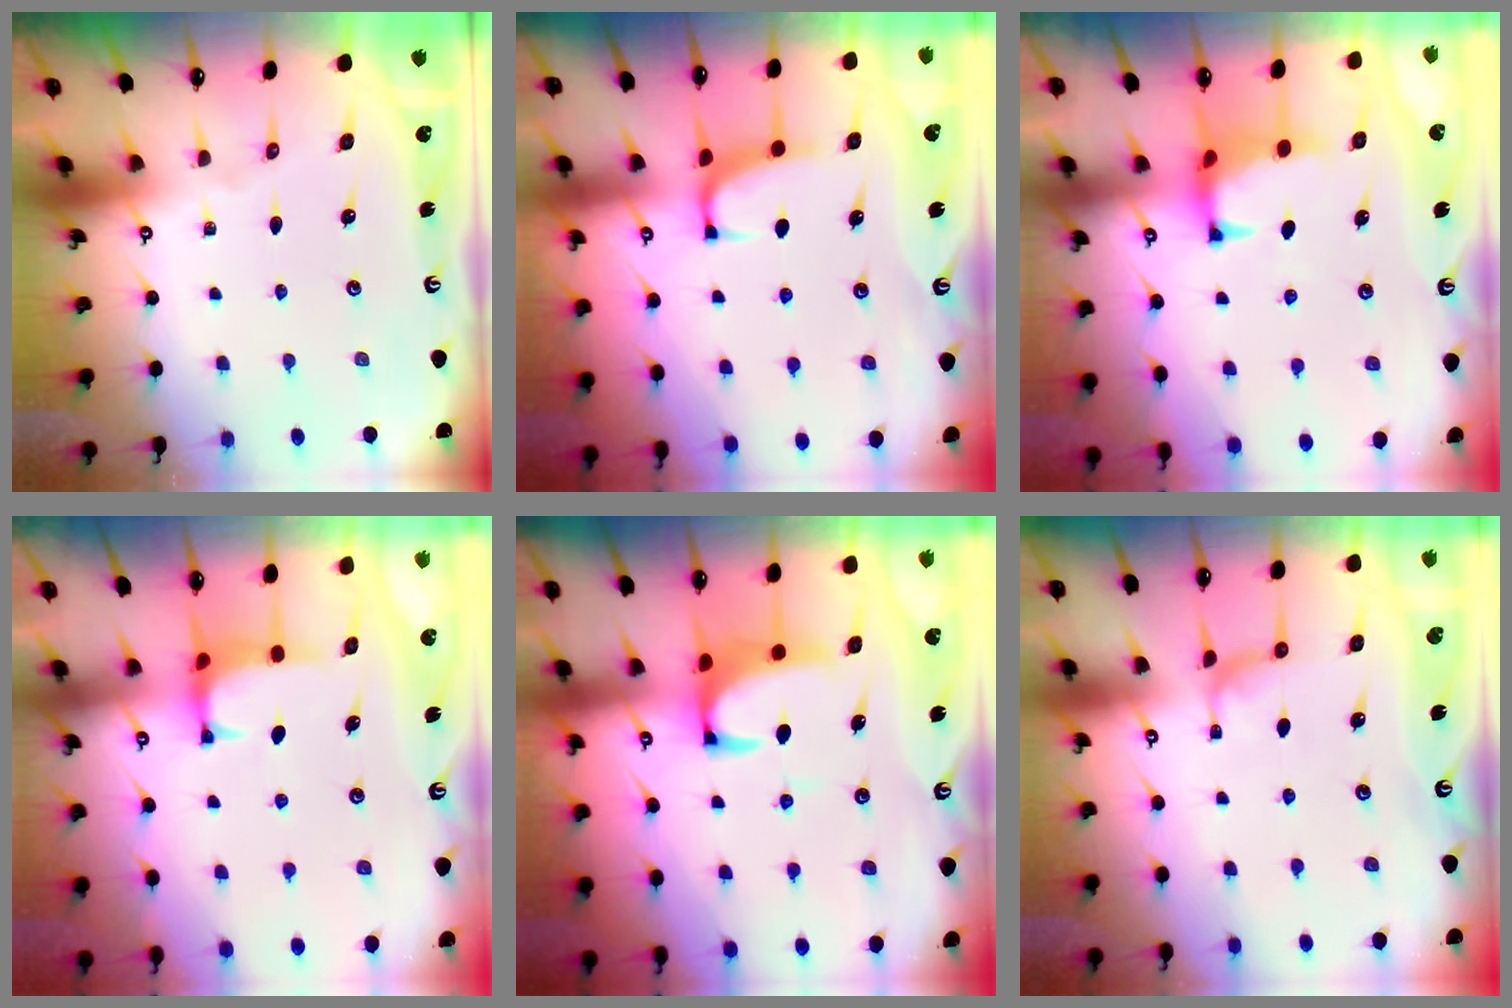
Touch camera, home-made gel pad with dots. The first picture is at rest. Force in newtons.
{"total": 1.0, "press": 0.6, "slide": 0.7}
{"total": 1.5, "press": 1.3, "slide": 0.7}
{"total": 0.5, "press": 0.4, "slide": 0.3}
{"total": 3.1, "press": 2.9, "slide": 1.1}
{"total": 1.7, "press": 1.7, "slide": 0.4}